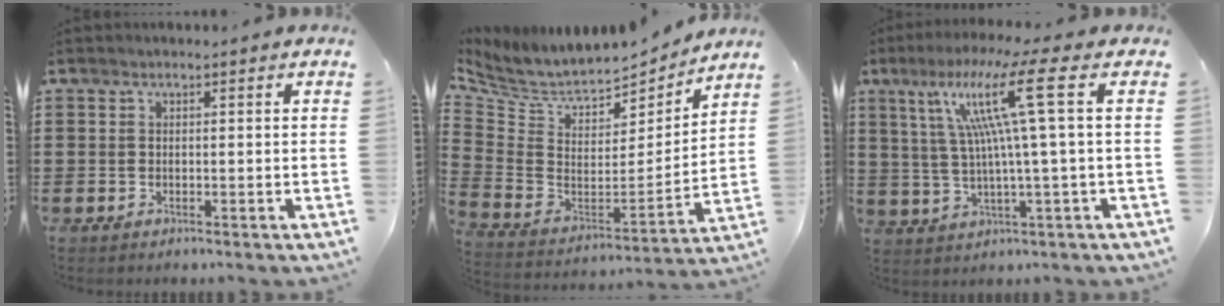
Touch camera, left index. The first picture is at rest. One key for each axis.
{"total": 6.5, "fx": 6.1, "fy": 1.6, "fz": 1.7, "tx": -0.072, "ty": -0.055, "tz": 0.103}
{"total": 12.4, "fx": 3.9, "fy": -0.1, "fz": 11.8, "tx": -0.238, "ty": 0.007, "tz": 0.052}